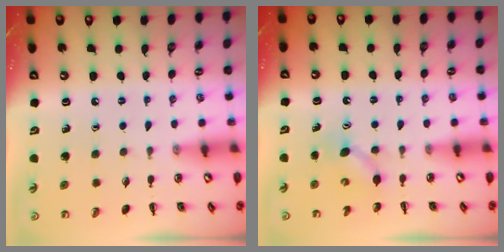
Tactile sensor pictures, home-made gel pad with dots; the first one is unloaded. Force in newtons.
{"total": 4.4, "press": 4.2, "slide": 1.2}